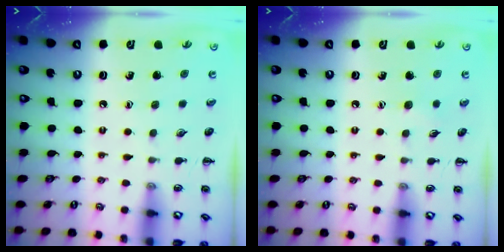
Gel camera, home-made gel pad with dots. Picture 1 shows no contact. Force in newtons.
{"total": 3.7, "press": 3.6, "slide": 0.8}